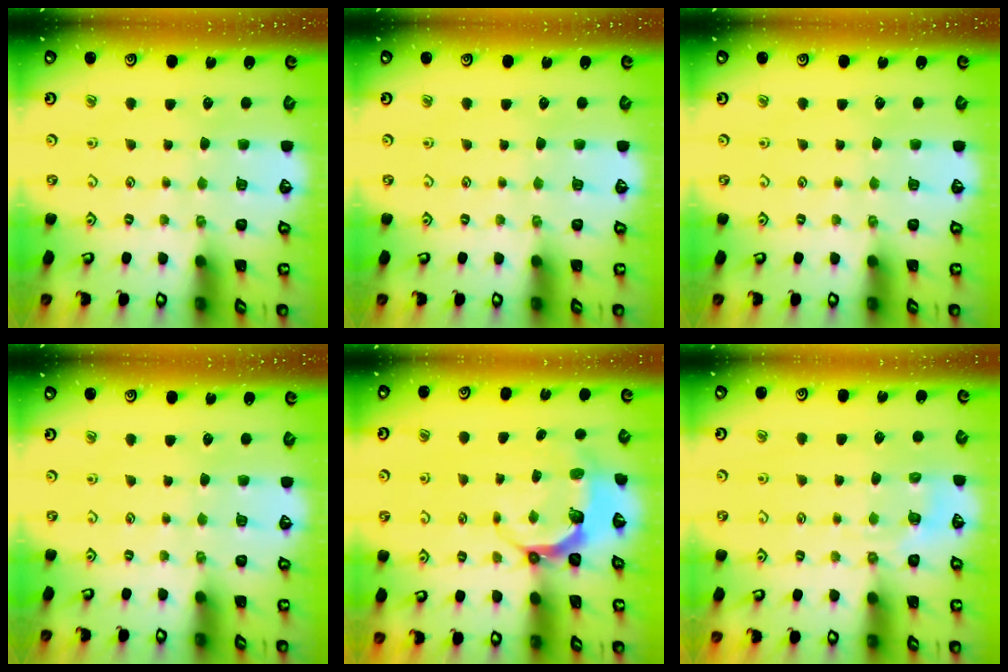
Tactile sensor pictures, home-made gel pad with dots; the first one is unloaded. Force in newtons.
{"total": 0.0}
{"total": 0.0}
{"total": 0.0}
{"total": 6.0, "press": 4.8, "slide": 3.6}
{"total": 2.9, "press": 2.6, "slide": 1.2}